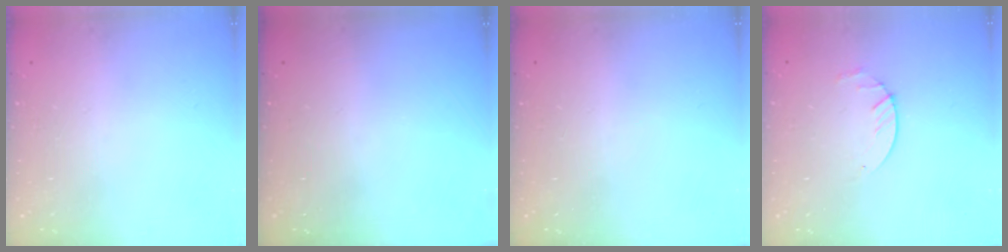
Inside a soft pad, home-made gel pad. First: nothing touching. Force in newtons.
{"total": 0.0}
{"total": 0.0}
{"total": 2.9, "press": 2.9, "slide": 0.4}